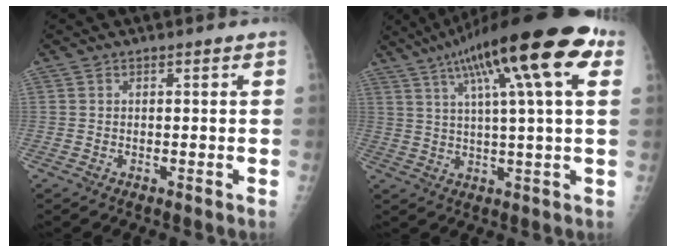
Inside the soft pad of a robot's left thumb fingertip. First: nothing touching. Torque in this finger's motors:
{"motor_torque": [0.83, 0.65, 2.01, -0.75, 0.51]}